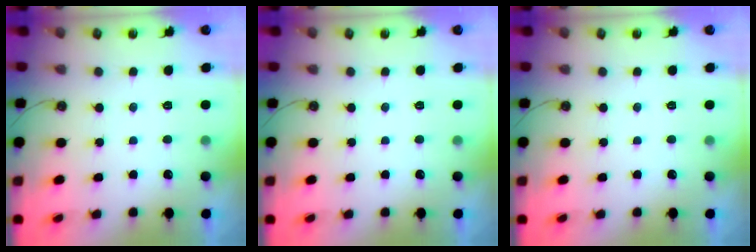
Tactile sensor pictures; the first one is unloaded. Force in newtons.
{"total": 0.0}
{"total": 0.0}